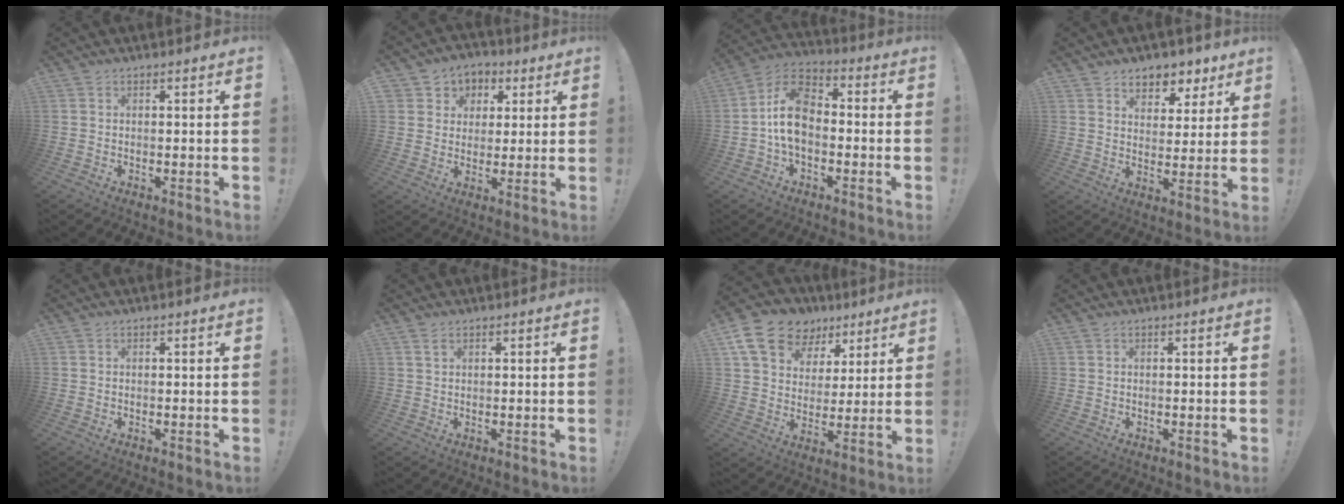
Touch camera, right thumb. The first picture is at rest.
{"total": 6.8, "force": [1.0, 6.6, 1.3], "torque": [-0.012, -0.008, 0.025]}
{"total": 12.6, "force": [-1.7, 8.5, 9.2], "torque": [-0.174, 0.023, -0.032]}
{"total": 7.2, "force": [5.1, 4.8, 1.7], "torque": [-0.008, -0.045, 0.095]}
{"total": 0.0}
{"total": 1.5, "force": [0.9, 0.6, 1.1], "torque": [-0.014, -0.002, 0.015]}
{"total": 16.1, "force": [9.3, 11.2, 6.9], "torque": [-0.110, -0.052, 0.179]}
{"total": 0.0}